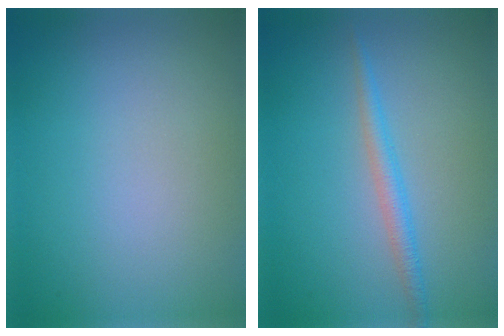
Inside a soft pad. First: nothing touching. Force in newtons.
{"total": 1.8, "press": 1.8, "slide": 0.1}